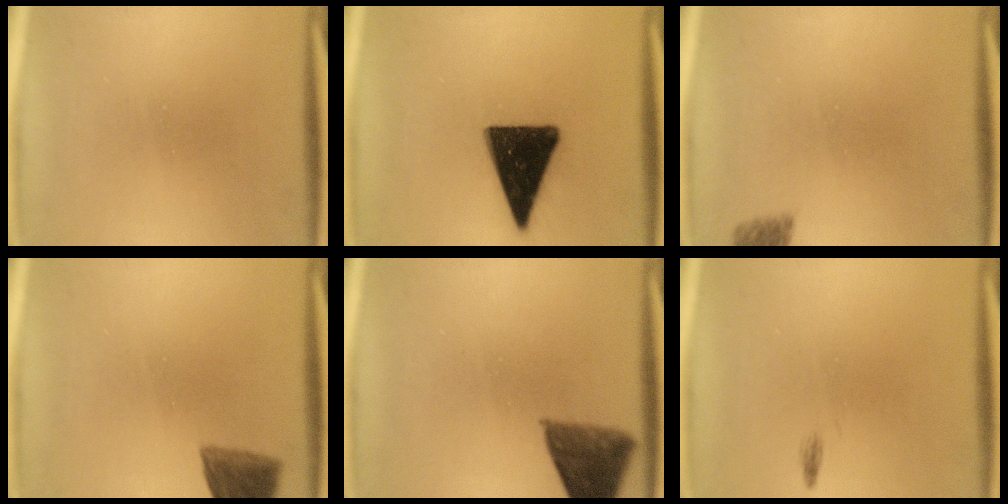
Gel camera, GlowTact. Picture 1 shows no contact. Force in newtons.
{"total": 15.8}
{"total": 2.7}
{"total": 6.3}
{"total": 8.1}
{"total": 0.5}